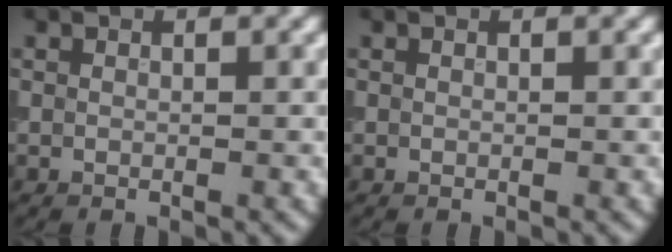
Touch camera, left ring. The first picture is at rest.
{"total": 0.0}